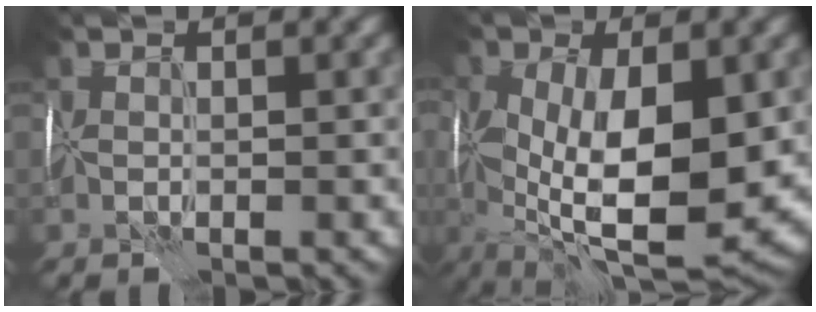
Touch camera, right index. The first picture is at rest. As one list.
[{"total": 13.6, "force": [-2.3, 6.8, 11.6], "torque": [-0.212, -0.035, -0.030]}]